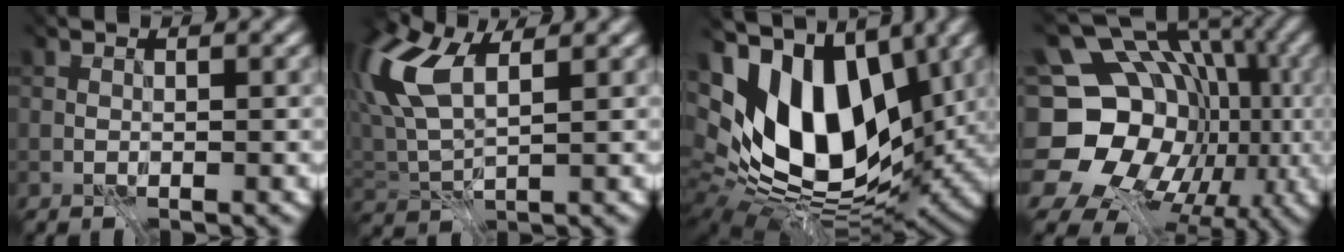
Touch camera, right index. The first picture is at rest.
{"total": 7.1, "force": [2.2, 3.1, 5.9], "torque": [-0.160, 0.006, 0.061]}
{"total": 12.8, "force": [-0.3, 7.6, 10.3], "torque": [-0.191, -0.008, 0.007]}
{"total": 18.1, "force": [-3.0, 16.0, 7.9], "torque": [-0.144, 0.010, -0.048]}